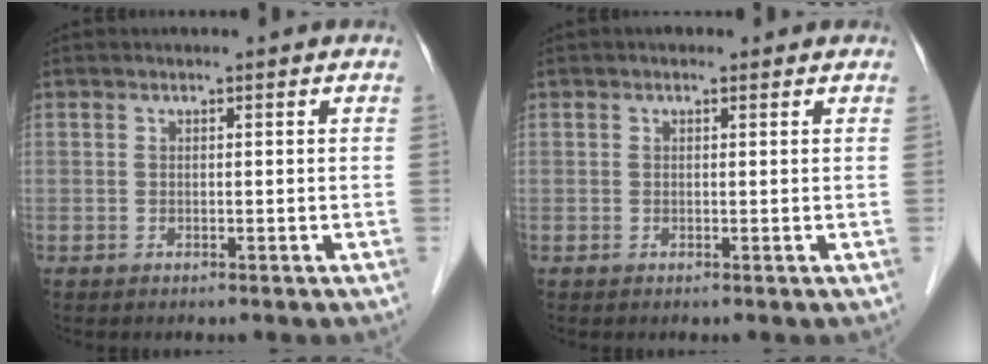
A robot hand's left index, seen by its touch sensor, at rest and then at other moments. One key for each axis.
{"total": 0.6, "fx": 0.3, "fy": 0.5, "fz": 0.2, "tx": -0.006, "ty": 0.004, "tz": 0.000}